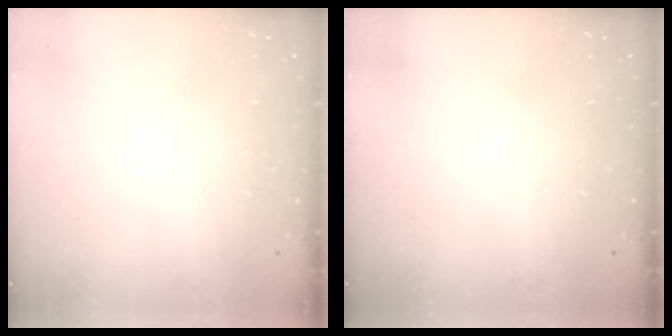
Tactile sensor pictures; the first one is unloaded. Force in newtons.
{"total": 0.0}